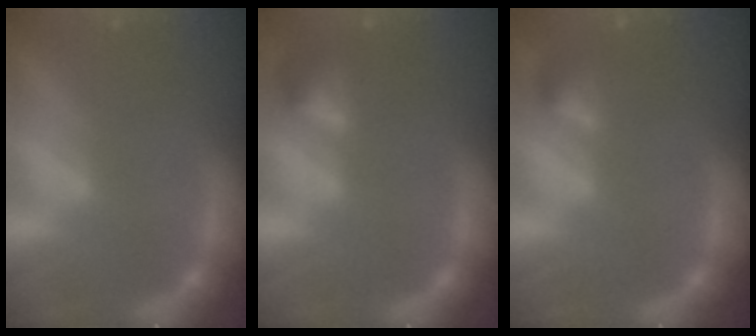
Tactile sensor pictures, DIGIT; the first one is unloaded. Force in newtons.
{"total": 2.4}
{"total": 1.9}